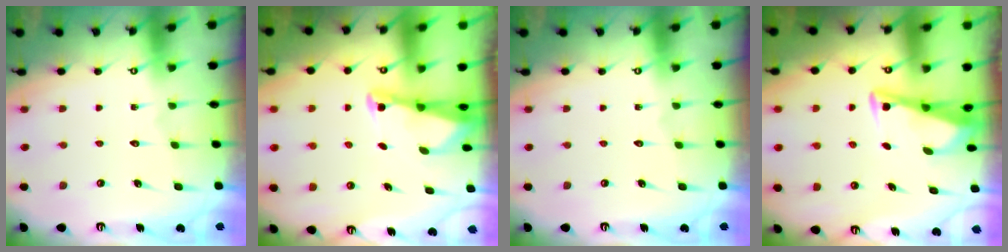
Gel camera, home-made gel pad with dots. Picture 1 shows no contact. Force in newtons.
{"total": 2.0, "press": 2.0, "slide": 0.3}
{"total": 0.0}
{"total": 3.5, "press": 3.5, "slide": 0.3}